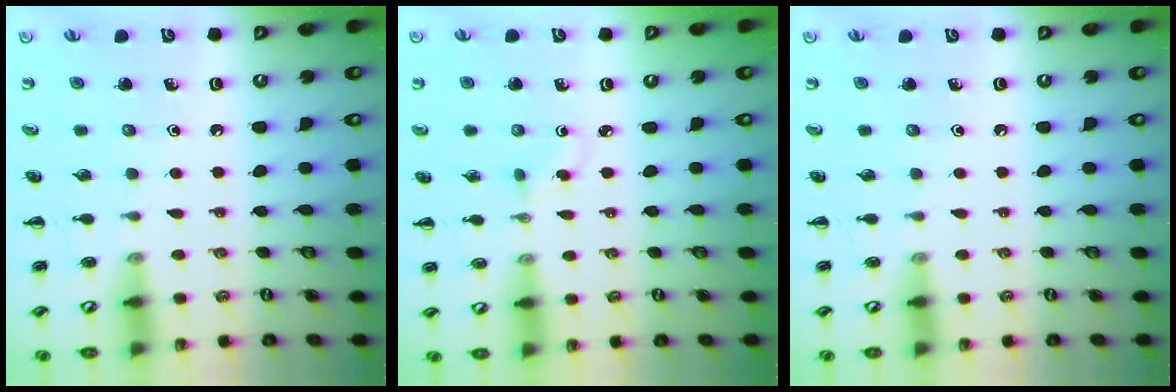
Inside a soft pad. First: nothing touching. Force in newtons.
{"total": 1.8, "press": 1.6, "slide": 0.8}
{"total": 0.0}